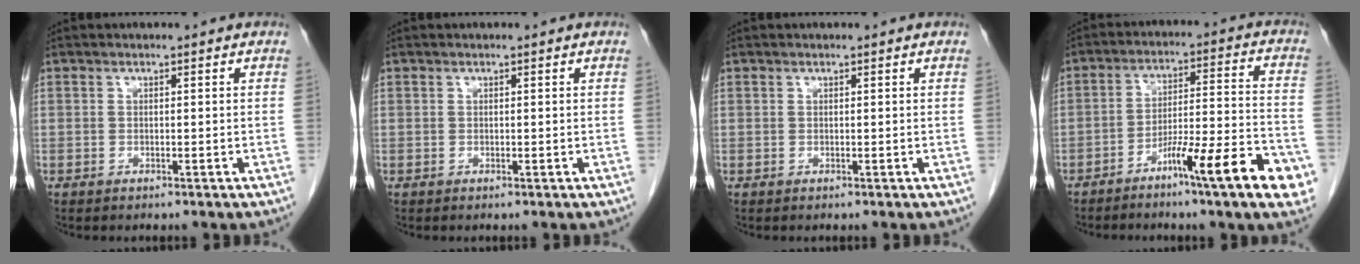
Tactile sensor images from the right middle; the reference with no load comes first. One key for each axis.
{"total": 0.0}
{"total": 0.0}
{"total": 14.2, "fx": -7.7, "fy": 0.3, "fz": 11.9, "tx": -0.167, "ty": 0.003, "tz": -0.119}